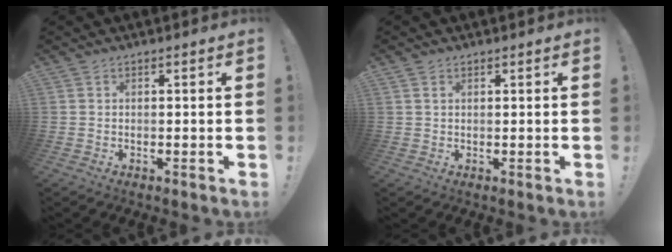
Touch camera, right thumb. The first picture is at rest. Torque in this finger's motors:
{"motor_torque": [-0.27, -0.18, 0.12, 0.07, 0.03]}